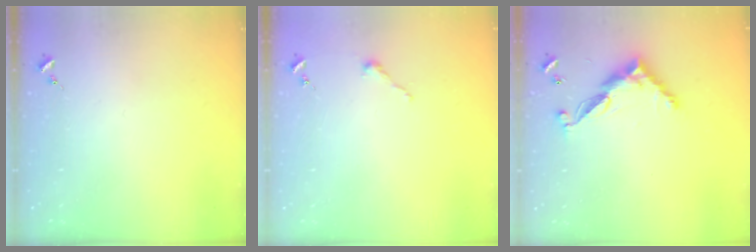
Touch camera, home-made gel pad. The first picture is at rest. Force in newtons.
{"total": 2.5, "press": 2.5, "slide": 0.2}
{"total": 11.6, "press": 11.6, "slide": 0.3}